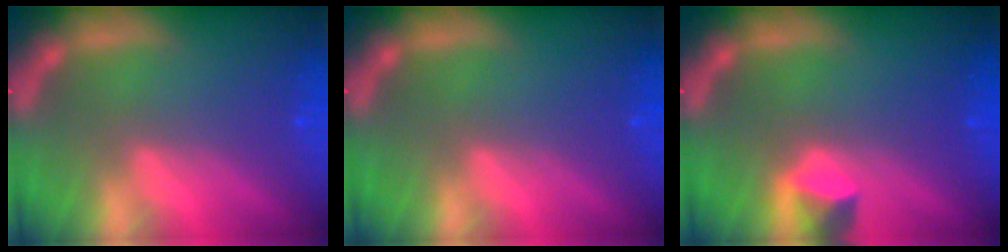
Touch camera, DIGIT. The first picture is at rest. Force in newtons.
{"total": 0.0}
{"total": 1.9}